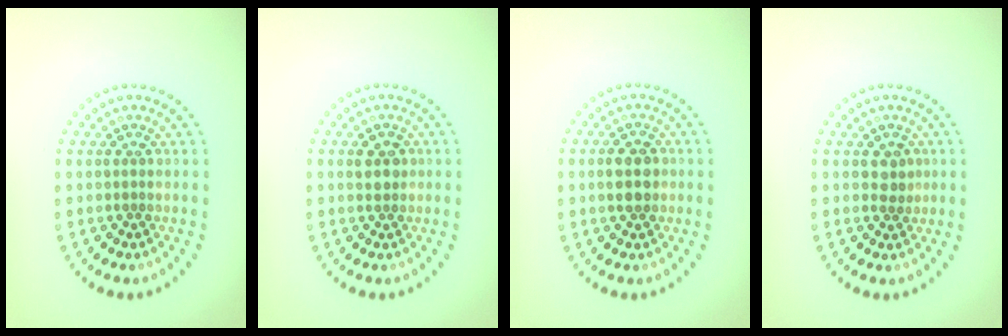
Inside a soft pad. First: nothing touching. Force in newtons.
{"total": 1.6, "press": 1.6, "slide": 0.5}
{"total": 2.8, "press": 2.8, "slide": 0.2}
{"total": 1.5, "press": 1.4, "slide": 0.6}